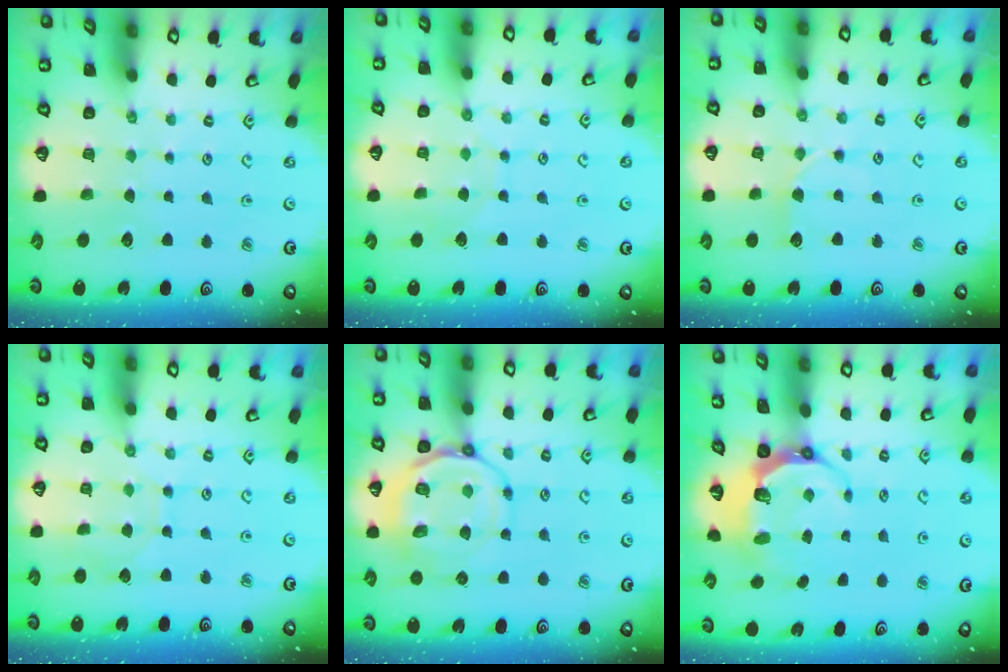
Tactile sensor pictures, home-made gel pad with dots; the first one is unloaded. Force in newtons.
{"total": 5.4, "press": 5.4, "slide": 0.5}
{"total": 3.5, "press": 3.5, "slide": 0.5}
{"total": 5.9, "press": 5.9, "slide": 0.6}
{"total": 12.5, "press": 12.5, "slide": 1.2}
{"total": 6.8, "press": 5.6, "slide": 3.9}